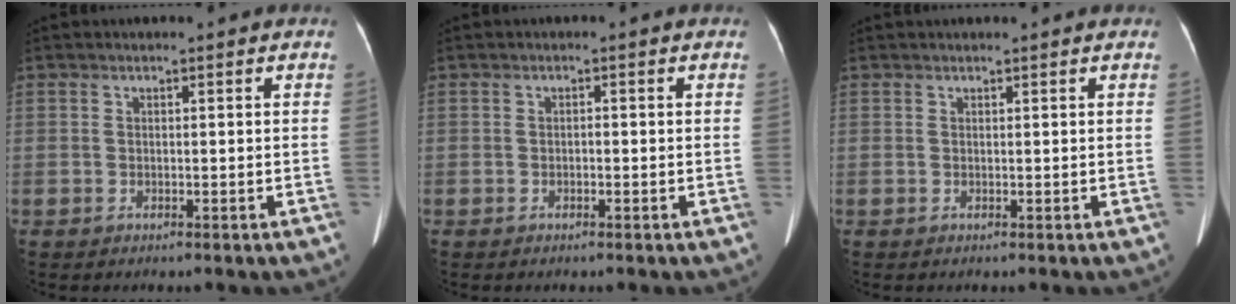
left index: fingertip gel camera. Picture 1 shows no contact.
{"total": 0.5, "force": [-0.2, 0.2, 0.4], "torque": [-0.005, 0.003, -0.006]}
{"total": 1.5, "force": [1.4, 0.0, 0.4], "torque": [-0.003, 0.022, 0.021]}